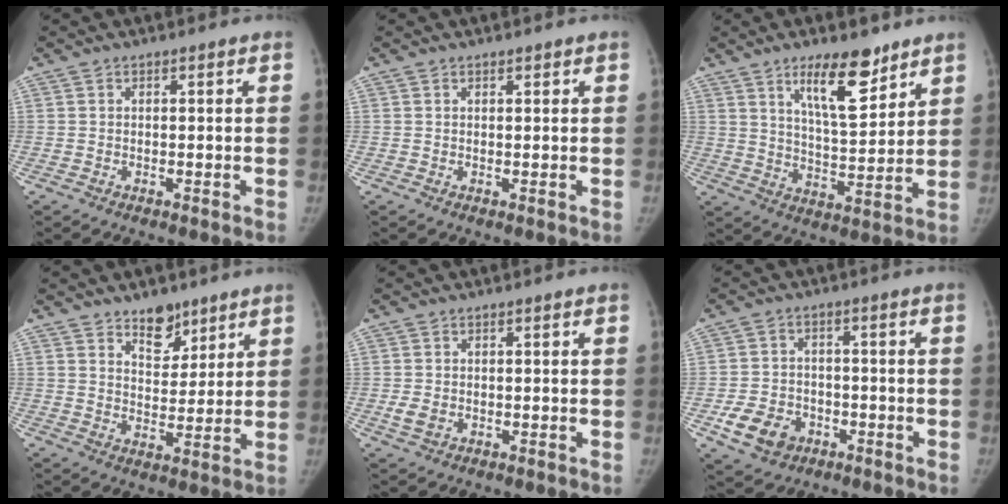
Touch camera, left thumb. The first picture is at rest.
{"total": 0.7, "force": [0.5, 0.4, 0.2], "torque": [0.001, -0.004, 0.007]}
{"total": 12.1, "force": [7.8, 4.0, 8.3], "torque": [-0.110, -0.057, 0.133]}
{"total": 7.3, "force": [5.2, 4.0, 3.1], "torque": [-0.016, -0.038, 0.088]}
{"total": 2.4, "force": [-0.4, 1.9, 1.5], "torque": [-0.032, -0.003, -0.004]}
{"total": 8.2, "force": [-3.5, 6.4, 3.8], "torque": [-0.054, 0.018, -0.054]}